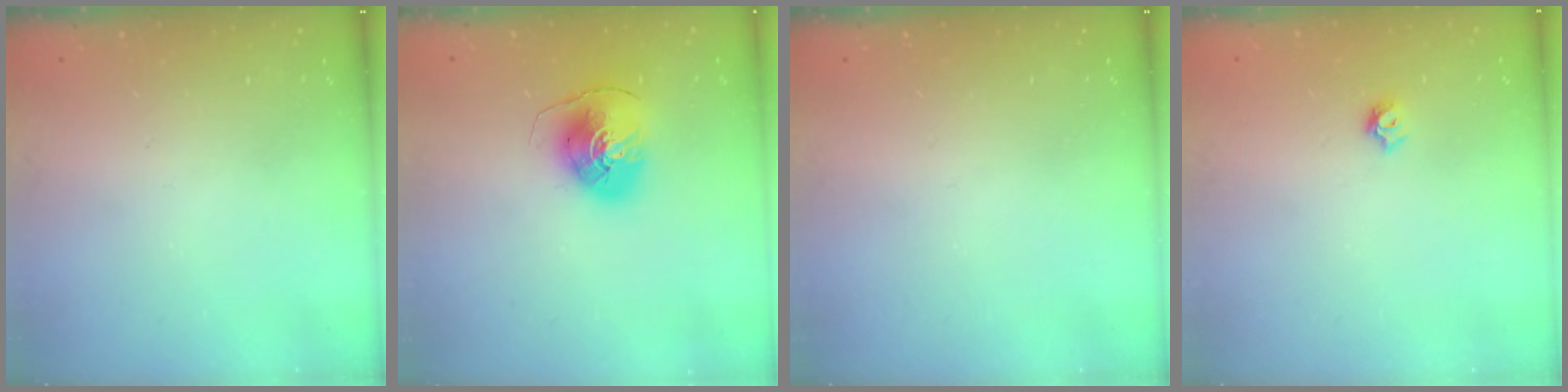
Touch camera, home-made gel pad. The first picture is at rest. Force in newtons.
{"total": 9.5, "press": 9.4, "slide": 1.3}
{"total": 0.0}
{"total": 4.8, "press": 4.8, "slide": 0.6}